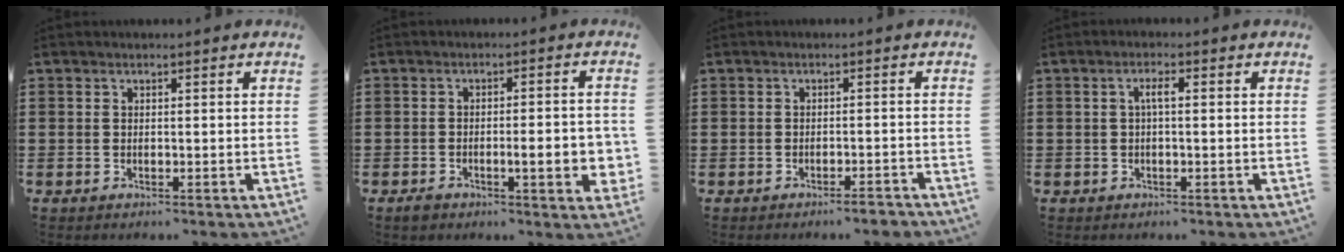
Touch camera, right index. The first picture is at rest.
{"total": 6.6, "force": [-1.5, 1.9, 6.2], "torque": [-0.073, -0.009, -0.027]}
{"total": 2.1, "force": [-2.0, 0.2, 0.5], "torque": [-0.013, 0.001, -0.039]}
{"total": 2.1, "force": [-0.1, 0.4, 2.1], "torque": [-0.039, 0.004, -0.005]}